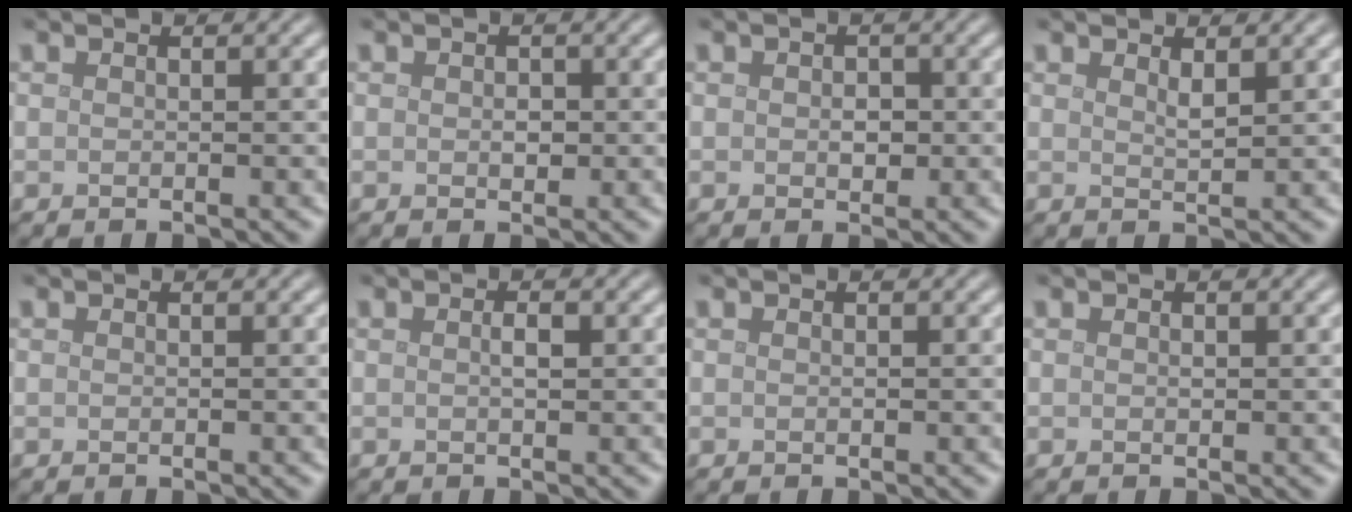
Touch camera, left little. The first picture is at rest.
{"total": 1.0, "force": [0.0, 0.7, 0.7], "torque": [-0.009, -0.003, -0.001]}
{"total": 1.4, "force": [0.0, 1.0, 1.0], "torque": [-0.013, -0.003, -0.001]}
{"total": 1.1, "force": [0.8, 0.2, 0.7], "torque": [-0.014, -0.002, 0.014]}
{"total": 0.0}
{"total": 1.0, "force": [0.1, 0.3, 1.0], "torque": [-0.017, 0.000, 0.002]}
{"total": 0.0}
{"total": 0.0}